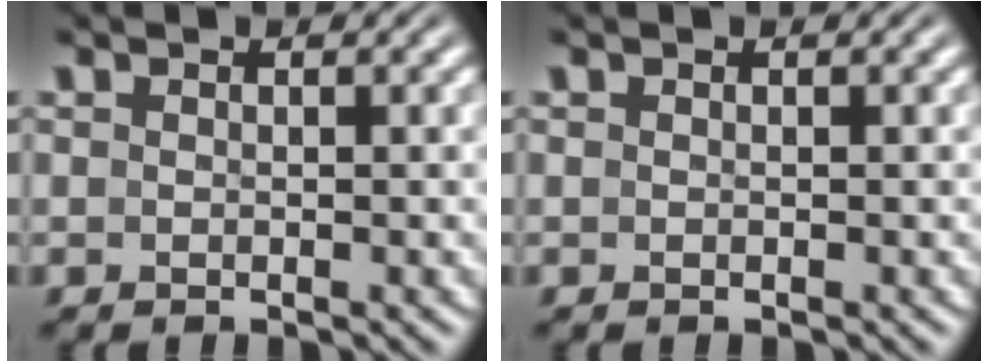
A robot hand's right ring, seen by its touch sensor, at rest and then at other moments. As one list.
[{"total": 0.0}]